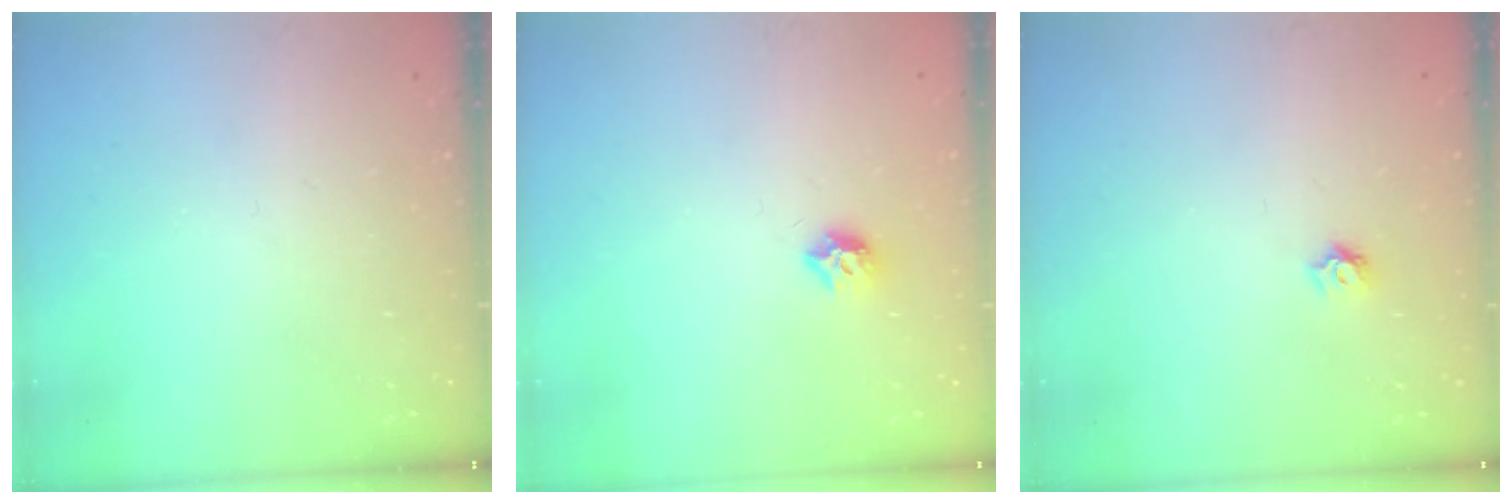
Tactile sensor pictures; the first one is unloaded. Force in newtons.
{"total": 7.5, "press": 7.4, "slide": 0.6}
{"total": 4.2, "press": 4.2, "slide": 0.4}